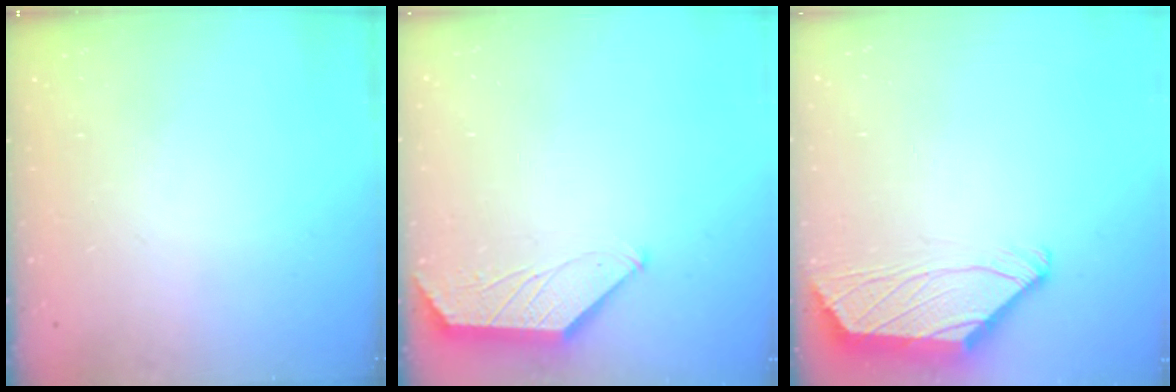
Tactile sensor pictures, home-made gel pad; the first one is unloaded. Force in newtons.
{"total": 1.1, "press": 1.1, "slide": 0.3}
{"total": 2.1, "press": 2.0, "slide": 0.8}